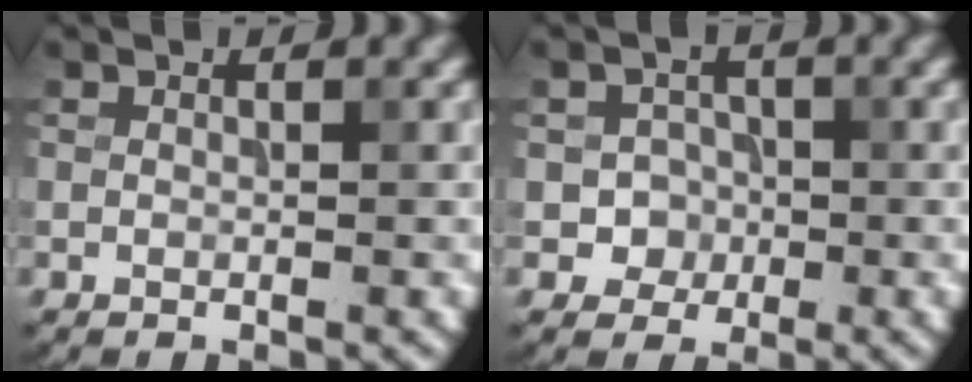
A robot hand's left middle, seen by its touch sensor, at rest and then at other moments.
{"total": 2.4, "force": [-0.6, 2.2, 0.5], "torque": [0.005, 0.003, -0.014]}